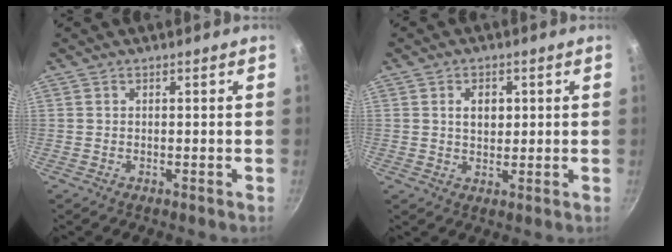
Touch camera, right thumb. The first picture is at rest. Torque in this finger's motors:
{"motor_torque": [0.47, 1.19, 0.37, 0.15, 0.05]}